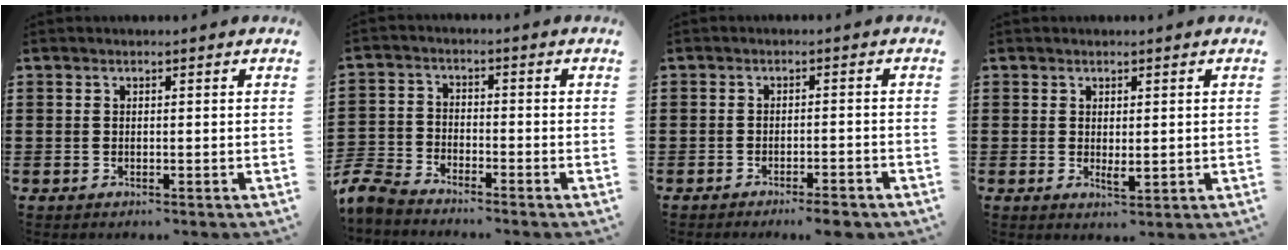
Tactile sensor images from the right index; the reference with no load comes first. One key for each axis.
{"total": 5.1, "fx": -4.9, "fy": 0.9, "fz": 0.9, "tx": -0.042, "ty": -0.004, "tz": -0.106}
{"total": 2.6, "fx": -2.5, "fy": 0.1, "fz": 0.8, "tx": -0.016, "ty": 0.002, "tz": -0.050}
{"total": 1.7, "fx": 0.2, "fy": 0.8, "fz": 1.5, "tx": -0.028, "ty": -0.001, "tz": 0.006}